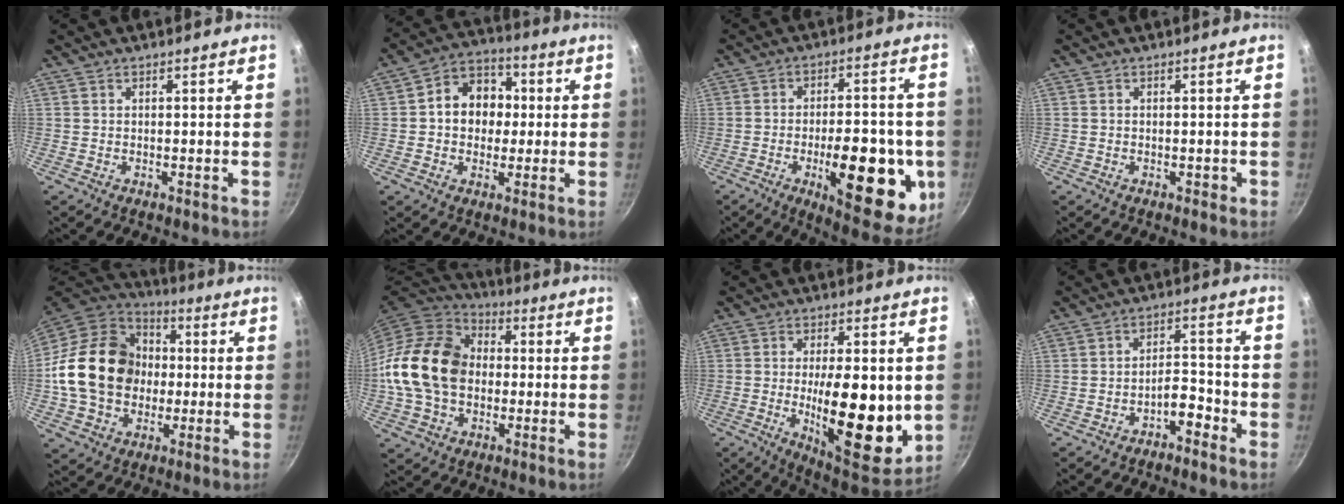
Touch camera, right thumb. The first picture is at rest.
{"total": 11.2, "force": [0.8, 9.1, 6.4], "torque": [-0.055, 0.021, -0.005]}
{"total": 20.8, "force": [-5.3, 8.8, 18.1], "torque": [-0.197, 0.007, -0.066]}
{"total": 0.9, "force": [-0.4, 0.6, 0.5], "torque": [-0.004, 0.004, -0.004]}
{"total": 21.5, "force": [-0.3, 17.2, 13.0], "torque": [-0.204, 0.035, -0.006]}
{"total": 18.7, "force": [-0.3, 14.2, 12.2], "torque": [-0.202, 0.031, -0.016]}
{"total": 18.8, "force": [-1.5, 7.3, 17.3], "torque": [-0.239, -0.021, -0.016]}
{"total": 4.6, "force": [-3.2, 2.0, 2.8], "torque": [-0.028, 0.043, -0.049]}